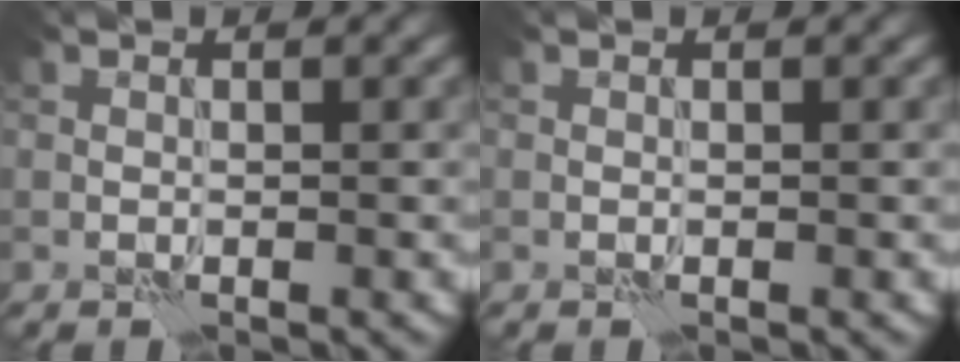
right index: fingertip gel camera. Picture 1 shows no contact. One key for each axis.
{"total": 0.0}